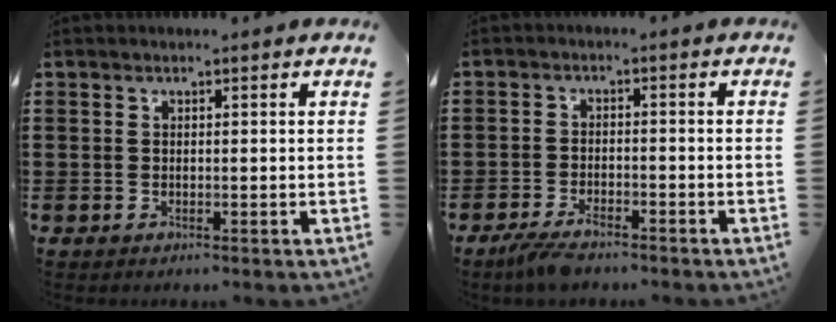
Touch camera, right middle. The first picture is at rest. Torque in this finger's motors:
{"motor_torque": [0.13, -0.15, -0.13, -0.01]}